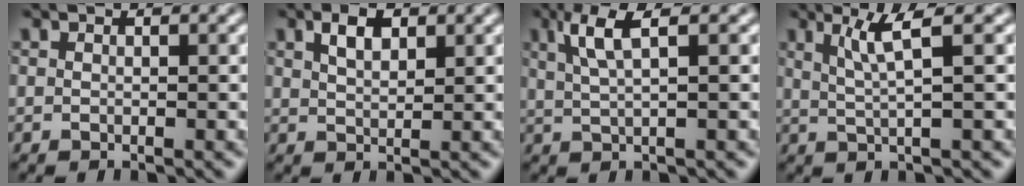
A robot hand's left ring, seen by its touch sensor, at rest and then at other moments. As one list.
[{"total": 2.6, "force": [1.4, 1.2, 1.8], "torque": [-0.037, 0.005, 0.028]}, {"total": 3.7, "force": [1.7, 0.8, 3.2], "torque": [-0.062, 0.001, 0.035]}, {"total": 3.2, "force": [1.4, 0.4, 2.8], "torque": [-0.052, -0.004, 0.032]}]